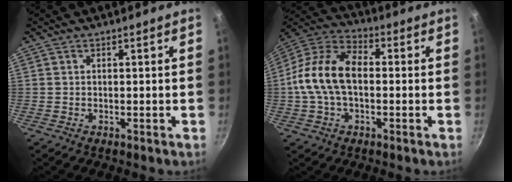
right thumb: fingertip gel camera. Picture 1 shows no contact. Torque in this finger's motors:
{"motor_torque": [0.19, 0.20, 0.74, -0.54, 0.31]}